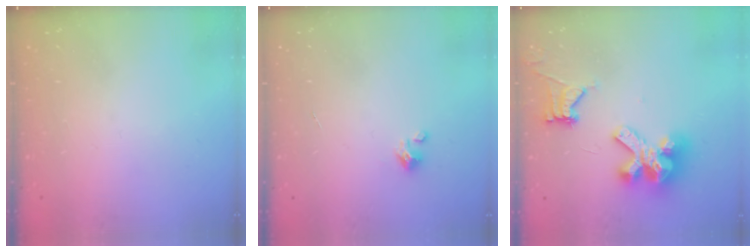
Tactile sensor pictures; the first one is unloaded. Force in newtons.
{"total": 1.5, "press": 1.5, "slide": 0.1}
{"total": 14.3, "press": 14.2, "slide": 1.7}